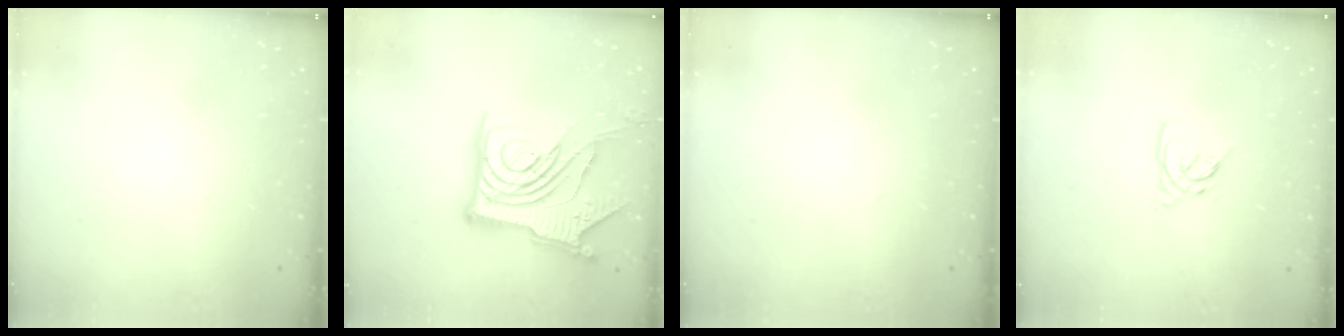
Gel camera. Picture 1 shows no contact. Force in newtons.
{"total": 21.1, "press": 21.0, "slide": 2.7}
{"total": 0.0}
{"total": 5.4, "press": 5.4, "slide": 0.1}